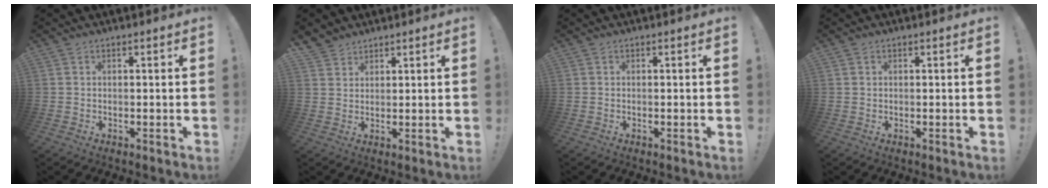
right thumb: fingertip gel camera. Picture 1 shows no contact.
{"total": 3.8, "force": [3.3, 1.9, 0.3], "torque": [-0.003, -0.023, 0.063]}
{"total": 0.0}
{"total": 0.0}